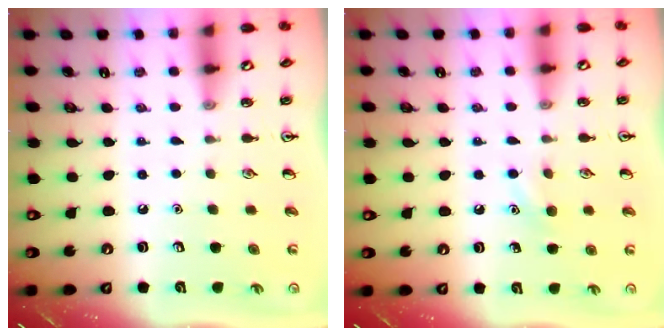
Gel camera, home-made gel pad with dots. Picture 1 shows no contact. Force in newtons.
{"total": 6.0, "press": 5.7, "slide": 1.8}